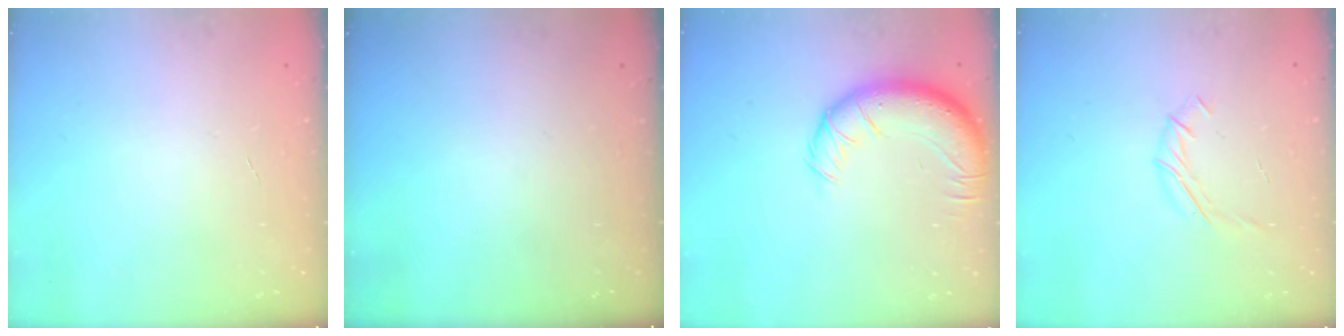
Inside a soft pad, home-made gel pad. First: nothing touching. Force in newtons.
{"total": 0.0}
{"total": 14.7, "press": 14.4, "slide": 3.0}
{"total": 5.8, "press": 5.7, "slide": 1.1}